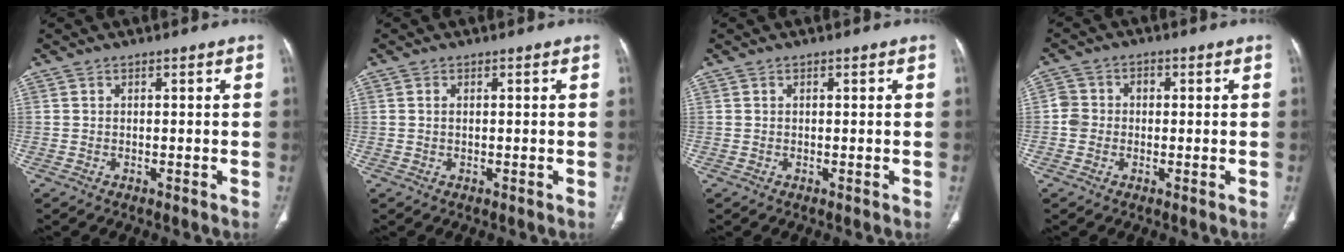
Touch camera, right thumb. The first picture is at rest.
{"total": 0.8, "force": [0.2, 0.4, 0.6], "torque": [-0.018, 0.004, 0.005]}
{"total": 0.0}
{"total": 4.1, "force": [-0.4, 3.8, 1.5], "torque": [-0.017, 0.016, -0.014]}